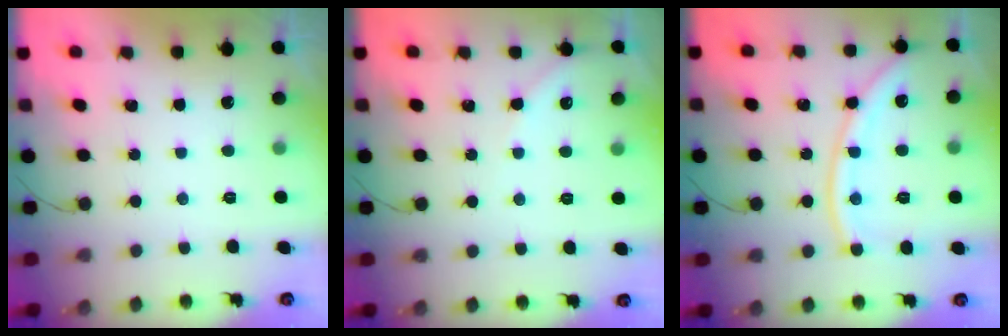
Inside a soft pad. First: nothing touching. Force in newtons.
{"total": 3.1, "press": 3.1, "slide": 0.5}
{"total": 11.9, "press": 11.8, "slide": 1.4}